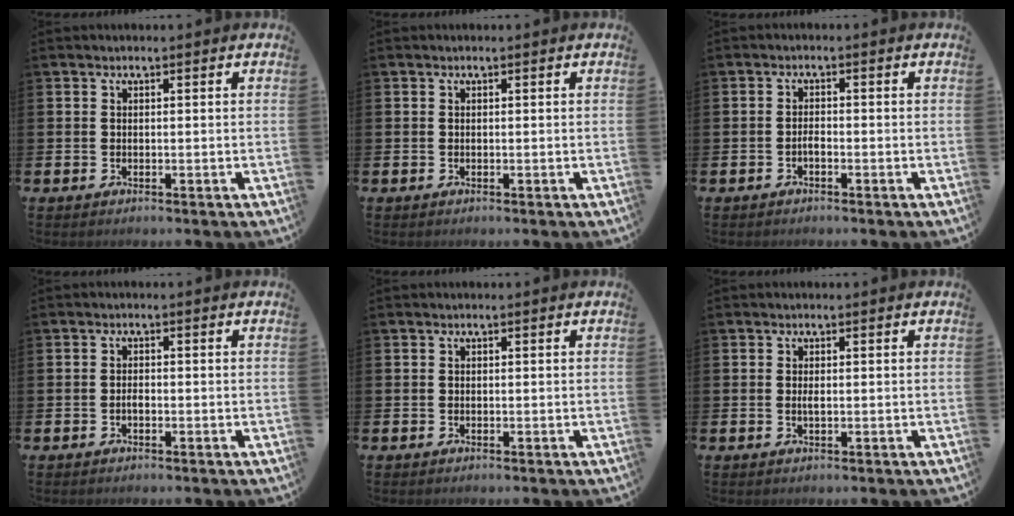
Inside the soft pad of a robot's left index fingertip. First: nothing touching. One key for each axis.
{"total": 0.0}
{"total": 1.1, "fx": -0.7, "fy": 0.4, "fz": 0.7, "tx": -0.010, "ty": -0.003, "tz": -0.016}
{"total": 1.0, "fx": -0.4, "fy": 0.5, "fz": 0.8, "tx": -0.011, "ty": -0.002, "tz": -0.010}
{"total": 0.0}
{"total": 0.8, "fx": 0.0, "fy": 0.2, "fz": 0.8, "tx": -0.019, "ty": 0.001, "tz": 0.000}